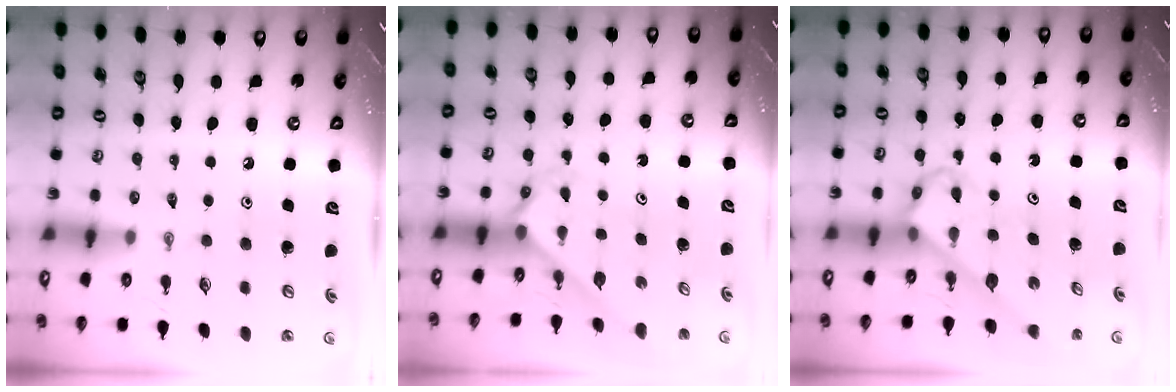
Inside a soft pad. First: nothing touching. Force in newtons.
{"total": 2.5, "press": 2.5, "slide": 0.2}
{"total": 3.7, "press": 3.7, "slide": 0.1}